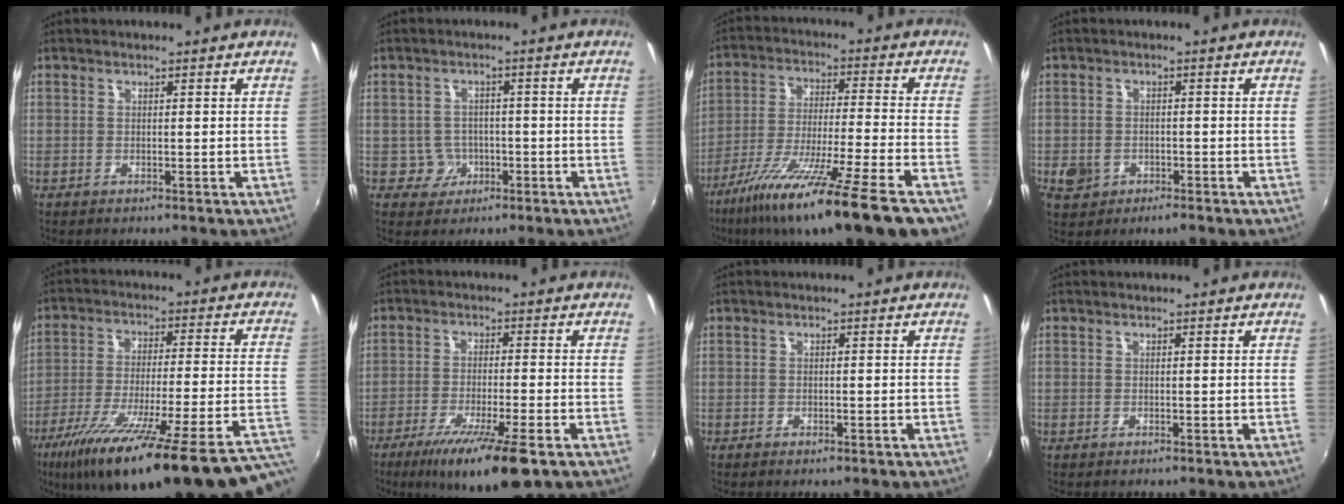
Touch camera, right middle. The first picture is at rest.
{"total": 3.7, "force": [-1.3, 3.4, 0.2], "torque": [-0.011, 0.010, -0.015]}
{"total": 20.6, "force": [-14.0, -0.3, 15.1], "torque": [-0.271, -0.067, -0.235]}
{"total": 4.2, "force": [-1.9, 3.1, 2.1], "torque": [-0.046, -0.004, -0.031]}
{"total": 31.7, "force": [-23.8, 2.4, 20.8], "torque": [-0.303, -0.090, -0.347]}
{"total": 12.5, "force": [-7.7, 1.3, 9.8], "torque": [-0.183, -0.033, -0.128]}
{"total": 0.9, "force": [-0.7, 0.2, 0.5], "torque": [-0.010, -0.005, -0.011]}
{"total": 0.0}